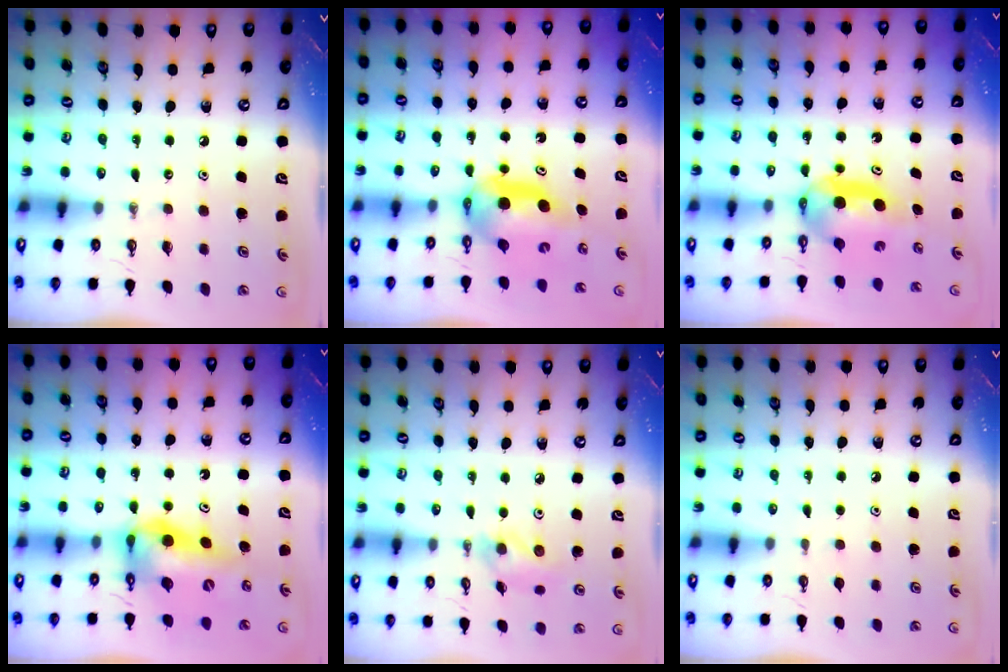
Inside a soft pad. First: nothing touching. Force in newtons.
{"total": 8.1, "press": 8.0, "slide": 1.0}
{"total": 8.4, "press": 5.6, "slide": 6.4}
{"total": 13.7, "press": 13.1, "slide": 4.1}
{"total": 9.4, "press": 9.3, "slide": 1.1}
{"total": 0.5, "press": 0.0, "slide": 0.5}